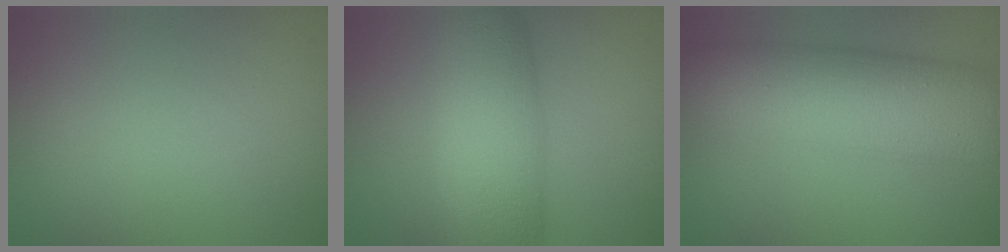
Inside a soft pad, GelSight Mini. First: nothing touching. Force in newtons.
{"total": 8.2, "press": 8.2, "slide": 0.0}
{"total": 9.6, "press": 9.6, "slide": 0.1}